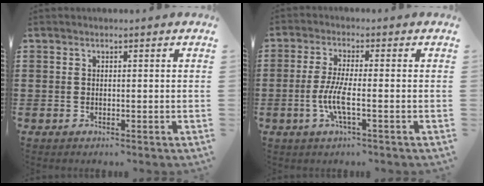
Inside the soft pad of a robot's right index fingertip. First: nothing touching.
{"total": 5.5, "force": [-1.6, 0.9, 5.2], "torque": [-0.117, -0.011, -0.038]}